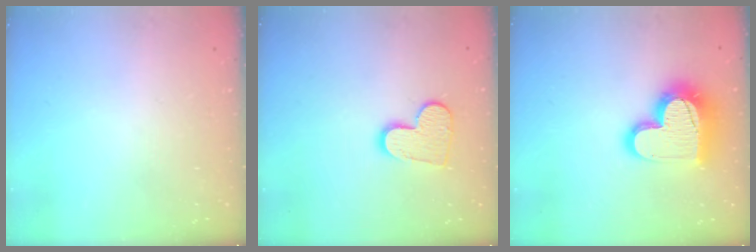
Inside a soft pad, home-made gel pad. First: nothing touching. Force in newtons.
{"total": 10.9, "press": 10.9, "slide": 0.8}
{"total": 18.6, "press": 18.6, "slide": 1.3}